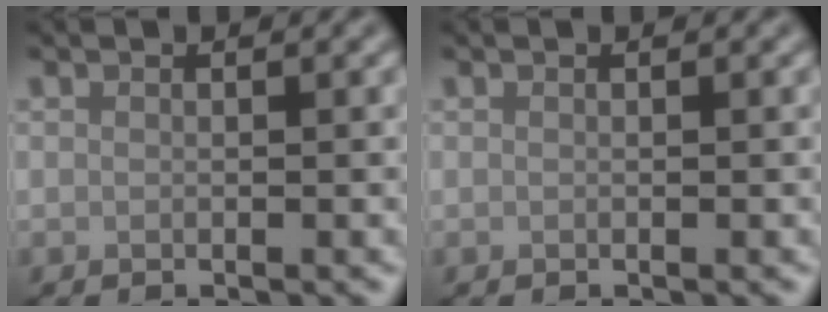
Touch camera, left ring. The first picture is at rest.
{"total": 0.0}